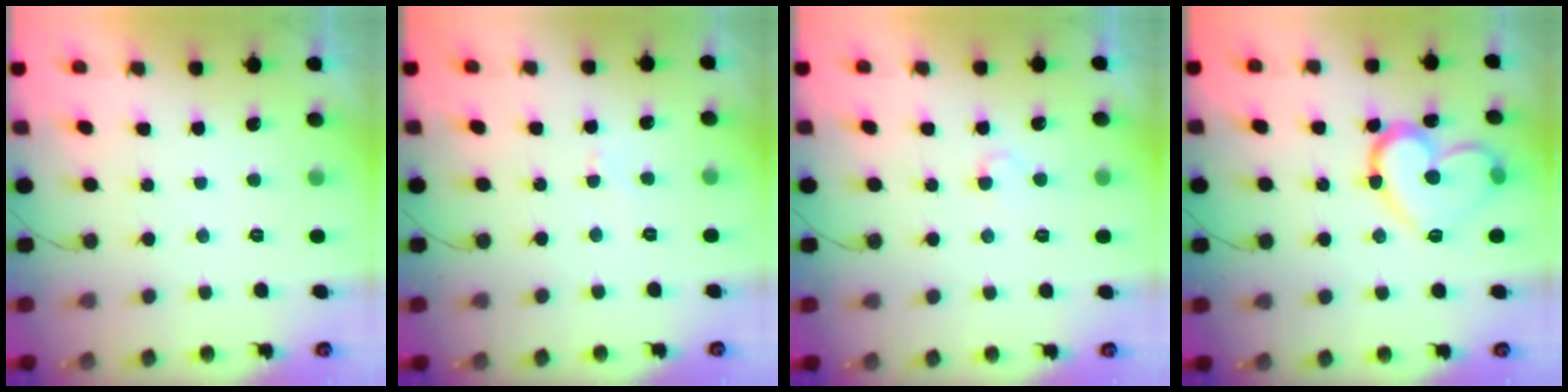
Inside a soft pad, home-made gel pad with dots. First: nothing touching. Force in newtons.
{"total": 2.6, "press": 2.5, "slide": 0.2}
{"total": 3.3, "press": 3.3, "slide": 0.4}
{"total": 16.1, "press": 16.1, "slide": 1.7}